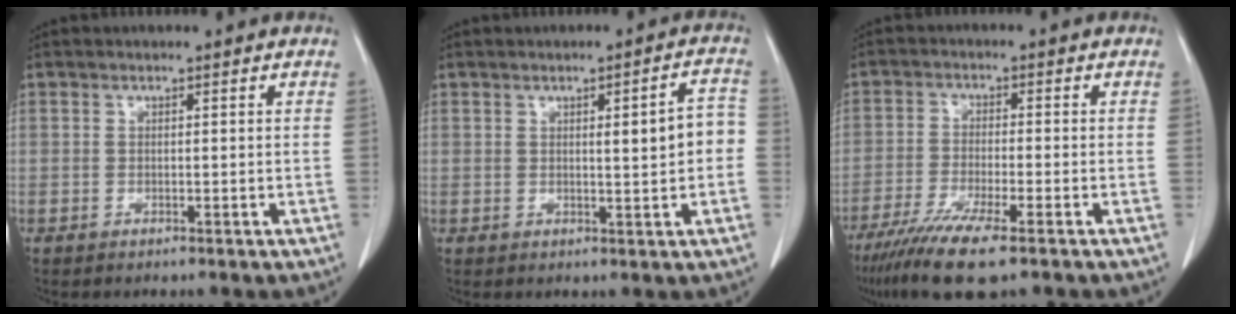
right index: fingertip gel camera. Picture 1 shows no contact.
{"total": 5.3, "force": [0.1, 1.0, 5.2], "torque": [-0.066, 0.014, 0.002]}
{"total": 9.3, "force": [-6.4, 0.6, 6.8], "torque": [-0.119, -0.024, -0.106]}